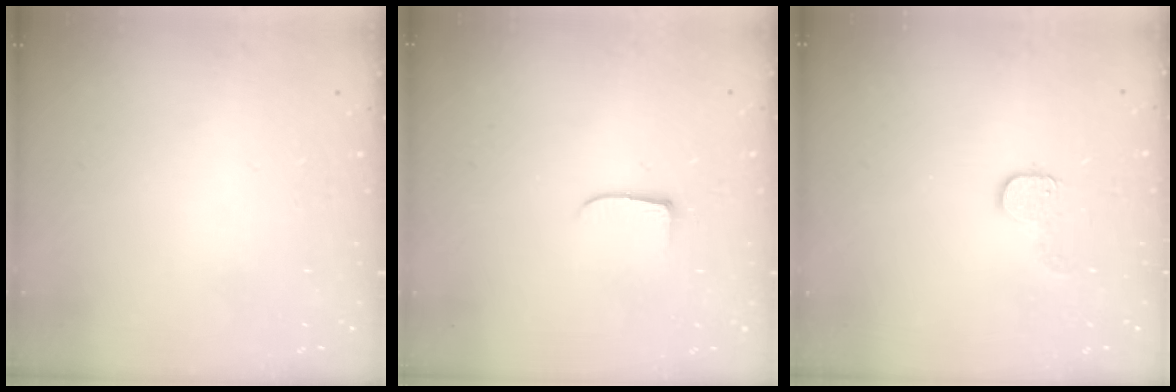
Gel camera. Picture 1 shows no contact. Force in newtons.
{"total": 5.0, "press": 5.0, "slide": 0.5}
{"total": 7.4, "press": 7.4, "slide": 0.4}